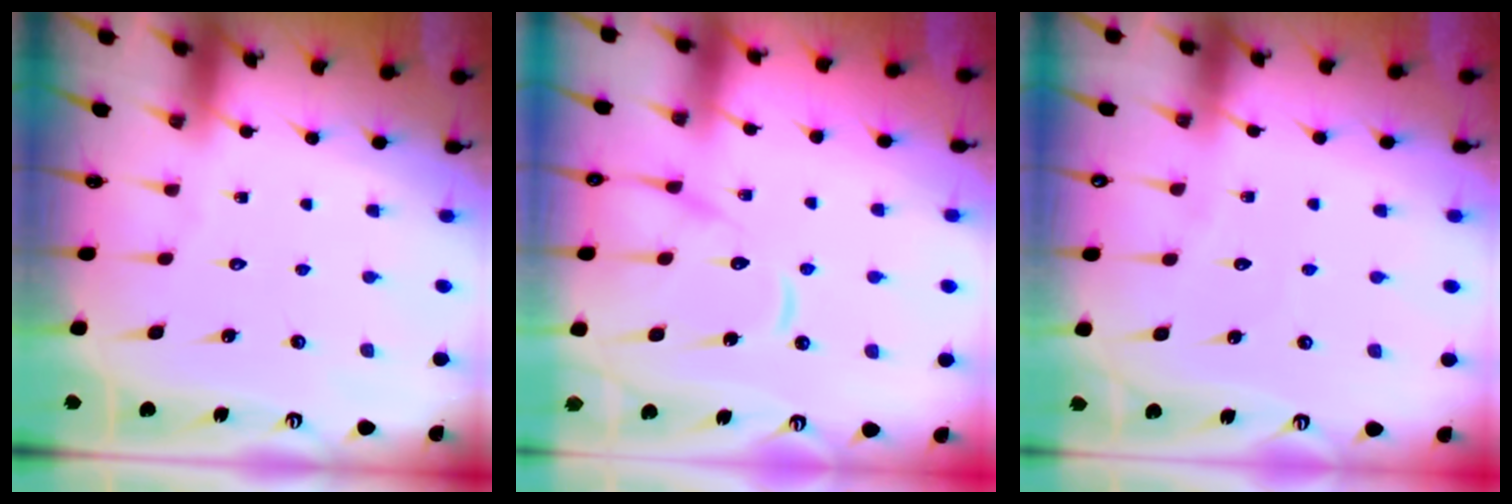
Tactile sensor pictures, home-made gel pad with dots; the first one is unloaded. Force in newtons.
{"total": 12.4, "press": 12.3, "slide": 1.2}
{"total": 2.0, "press": 2.0, "slide": 0.2}